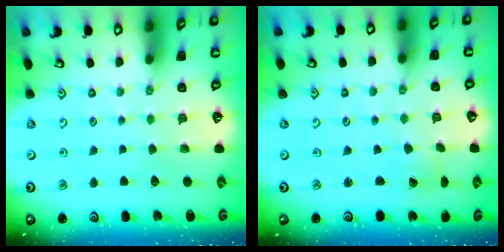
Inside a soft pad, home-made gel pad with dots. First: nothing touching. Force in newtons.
{"total": 0.7, "press": 0.7, "slide": 0.1}